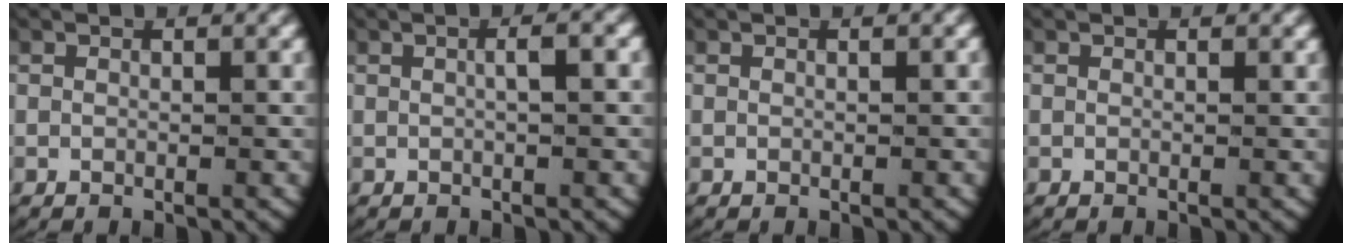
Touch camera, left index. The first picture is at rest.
{"total": 1.4, "force": [0.1, 0.0, 1.4], "torque": [-0.022, 0.004, 0.004]}
{"total": 0.0}
{"total": 0.0}